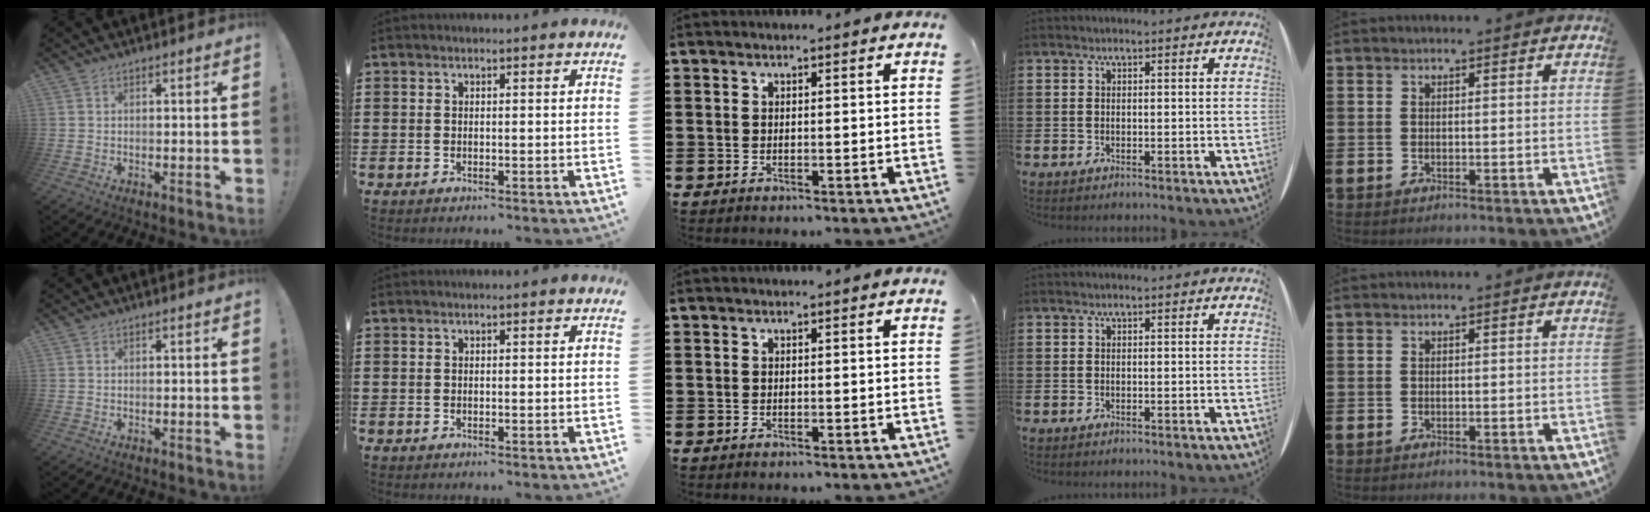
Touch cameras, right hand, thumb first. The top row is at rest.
{}